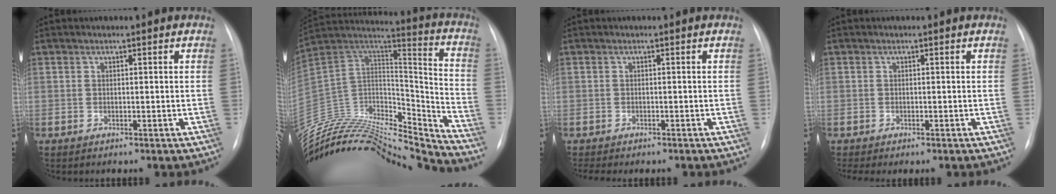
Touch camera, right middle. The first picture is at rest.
{"total": 29.1, "force": [-27.7, 3.6, 8.2], "torque": [-0.177, 0.017, -0.449]}
{"total": 3.6, "force": [-3.0, 1.2, 1.6], "torque": [-0.019, -0.004, -0.034]}
{"total": 1.5, "force": [-1.2, 0.6, 0.7], "torque": [-0.007, -0.001, -0.013]}